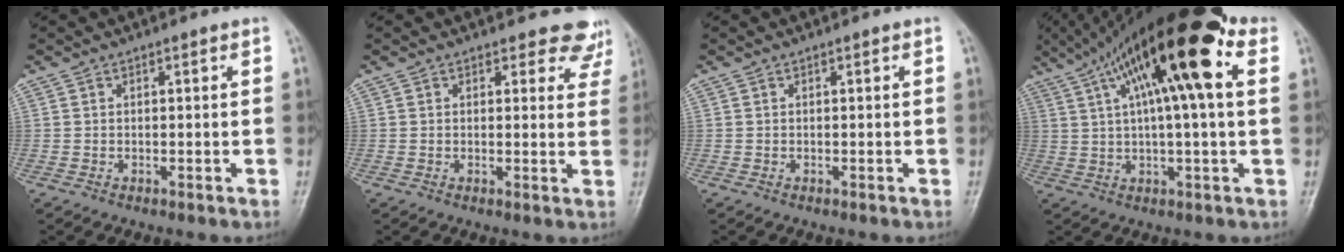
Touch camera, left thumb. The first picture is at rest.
{"total": 6.1, "force": [5.5, 2.7, 0.1], "torque": [0.048, -0.029, 0.036]}
{"total": 0.0}
{"total": 21.7, "force": [7.6, 5.5, 19.5], "torque": [-0.329, 0.035, 0.116]}